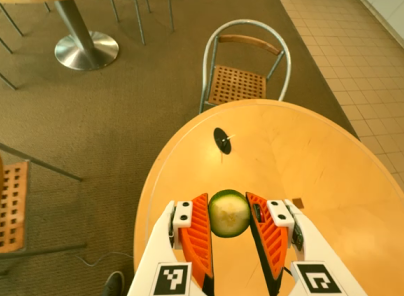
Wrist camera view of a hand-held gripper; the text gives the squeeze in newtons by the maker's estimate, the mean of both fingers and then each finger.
{"total": 6.8, "left": 6.8, "right": 6.7}